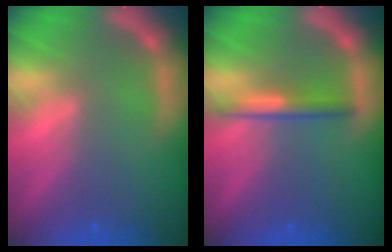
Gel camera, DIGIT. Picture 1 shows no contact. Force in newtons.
{"total": 2.4}